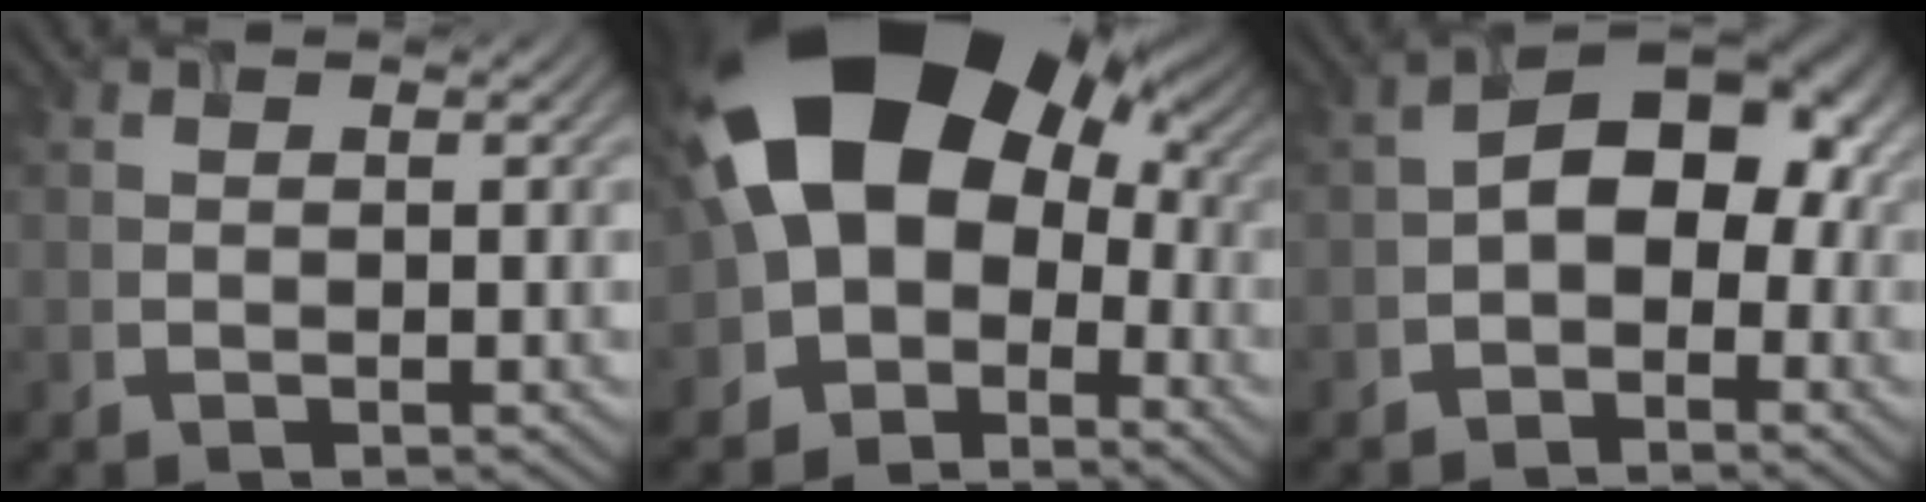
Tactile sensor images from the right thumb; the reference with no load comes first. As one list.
[{"total": 17.3, "force": [0.0, 12.7, 11.7], "torque": [-0.186, -0.014, 0.015]}, {"total": 7.6, "force": [-0.8, 4.9, 5.8], "torque": [-0.078, 0.013, -0.023]}]